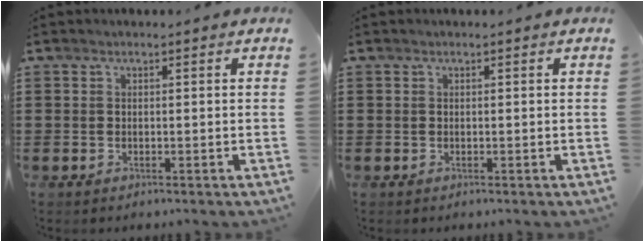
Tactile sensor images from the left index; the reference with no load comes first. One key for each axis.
{"total": 0.0}